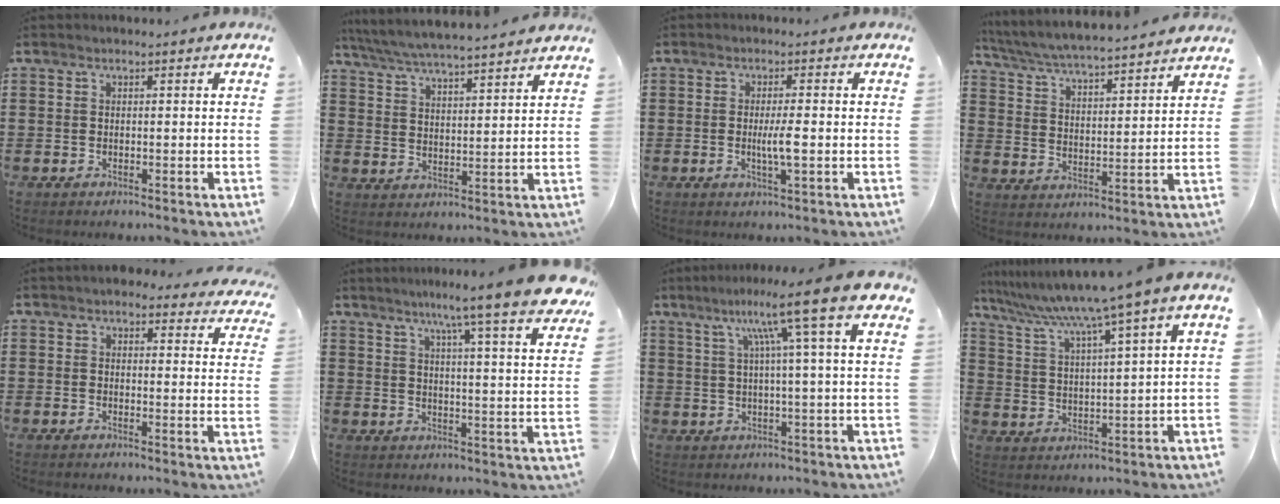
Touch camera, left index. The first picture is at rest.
{"total": 5.4, "force": [5.2, -0.2, 1.4], "torque": [-0.051, -0.031, 0.089]}
{"total": 3.6, "force": [-0.3, 0.3, 3.6], "torque": [-0.071, -0.007, -0.008]}
{"total": 5.0, "force": [4.8, -0.3, 1.3], "torque": [-0.047, -0.037, 0.078]}
{"total": 3.3, "force": [2.9, 1.2, 0.9], "torque": [-0.021, -0.007, 0.052]}
{"total": 8.9, "force": [7.1, -1.1, 5.1], "torque": [-0.109, -0.039, 0.113]}
{"total": 11.1, "force": [5.0, -0.7, 9.9], "torque": [-0.192, -0.007, 0.069]}
{"total": 7.1, "force": [5.4, -1.1, 4.5], "torque": [-0.108, -0.041, 0.084]}